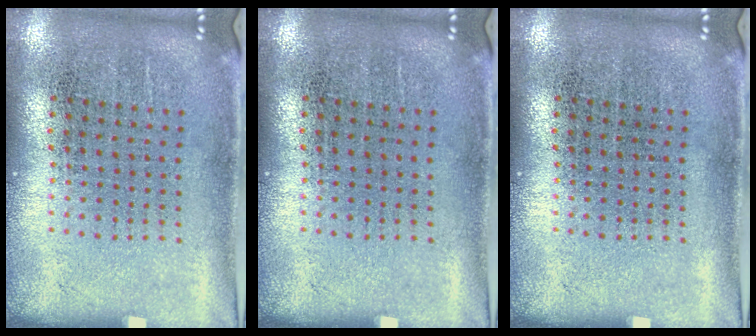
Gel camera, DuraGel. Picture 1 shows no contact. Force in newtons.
{"total": 0.0}
{"total": 0.0}